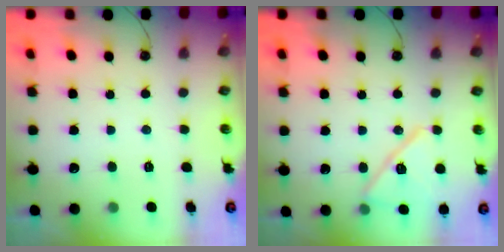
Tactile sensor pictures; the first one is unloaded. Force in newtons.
{"total": 13.9, "press": 13.9, "slide": 0.3}